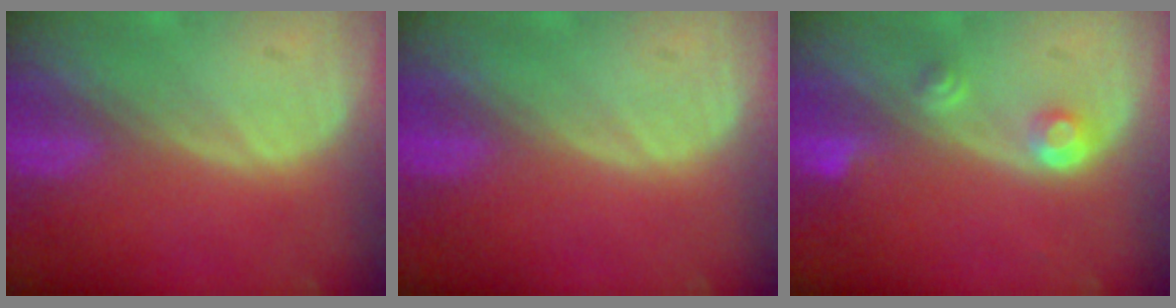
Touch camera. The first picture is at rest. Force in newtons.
{"total": 0.0}
{"total": 2.9, "press": 2.7, "slide": 1.0}